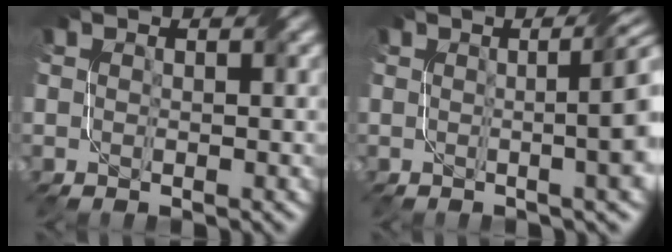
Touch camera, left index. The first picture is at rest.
{"total": 8.1, "force": [0.6, 2.9, 7.5], "torque": [-0.041, 0.027, -0.006]}